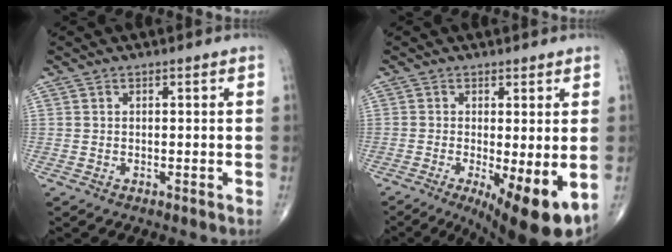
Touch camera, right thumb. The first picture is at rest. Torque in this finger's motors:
{"motor_torque": [0.21, 1.74, 0.14, -0.32, 0.09]}